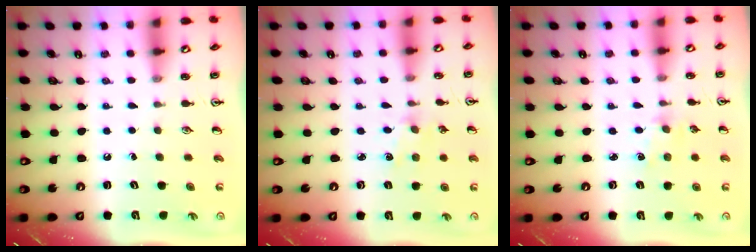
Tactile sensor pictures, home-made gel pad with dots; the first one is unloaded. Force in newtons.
{"total": 2.1, "press": 2.0, "slide": 0.3}
{"total": 2.2, "press": 2.1, "slide": 0.3}